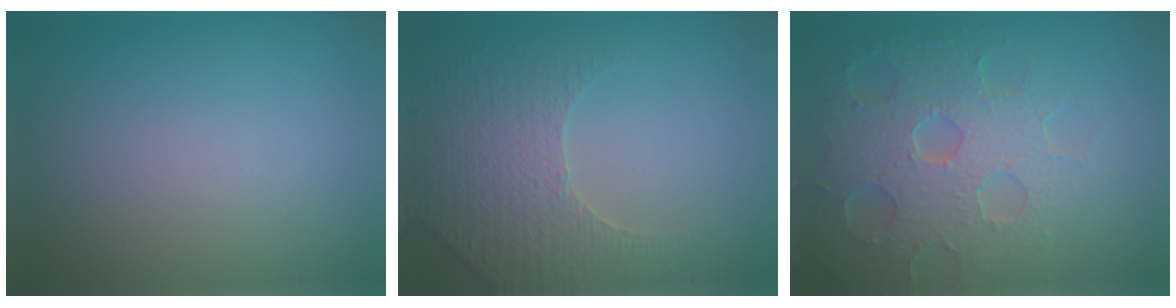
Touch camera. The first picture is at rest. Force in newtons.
{"total": 3.8, "press": 3.7, "slide": 0.8}
{"total": 7.0, "press": 5.5, "slide": 4.3}